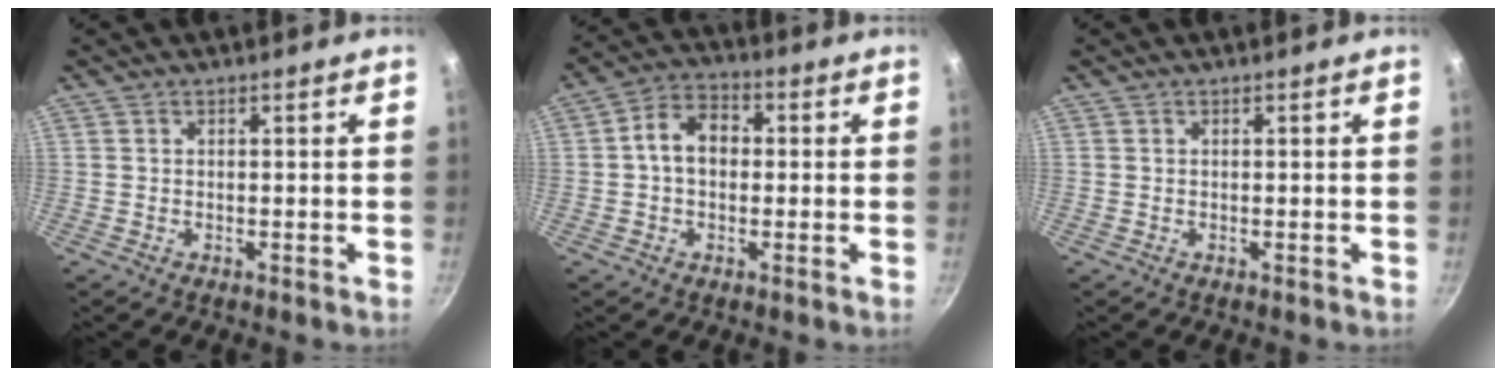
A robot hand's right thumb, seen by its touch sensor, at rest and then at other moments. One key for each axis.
{"total": 7.7, "fx": 0.3, "fy": 5.6, "fz": 5.2, "tx": -0.060, "ty": 0.023, "tz": -0.009}
{"total": 0.0}